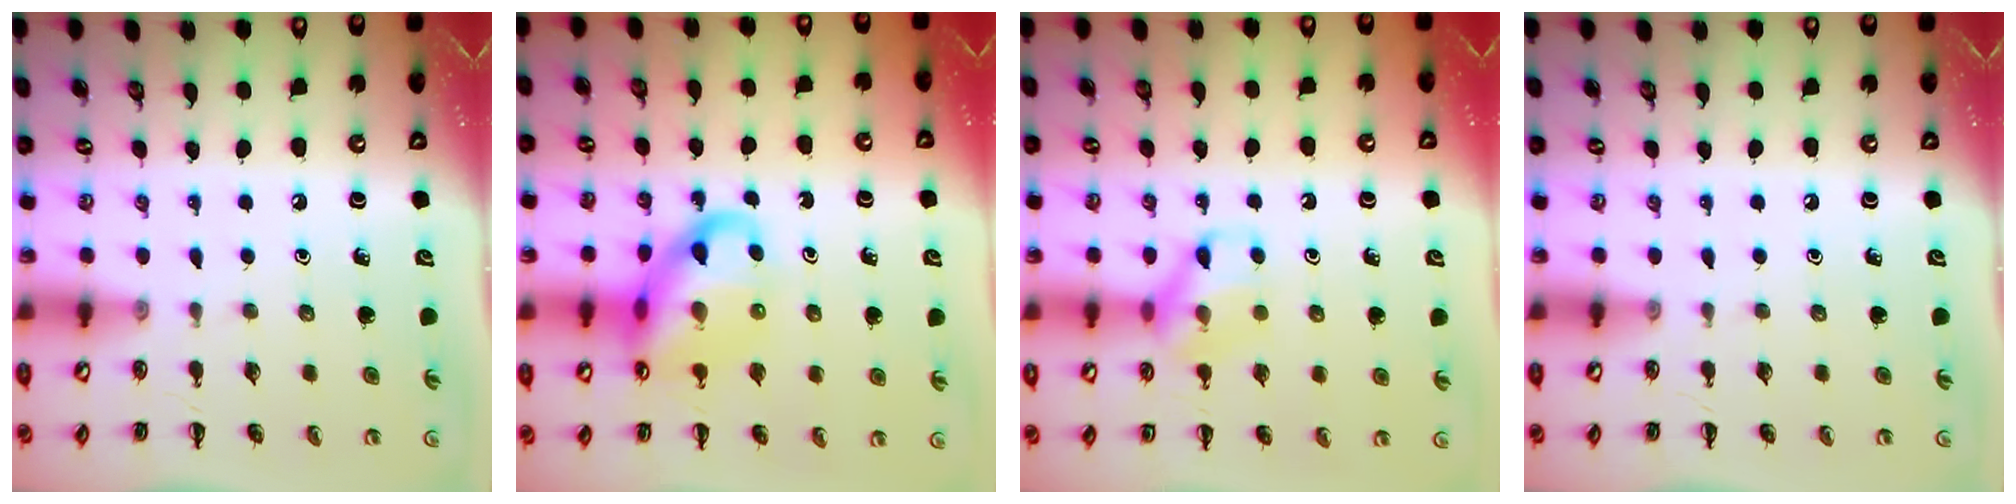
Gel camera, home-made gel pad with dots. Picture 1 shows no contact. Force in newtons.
{"total": 14.7, "press": 14.5, "slide": 2.3}
{"total": 11.3, "press": 11.2, "slide": 1.0}
{"total": 0.0}